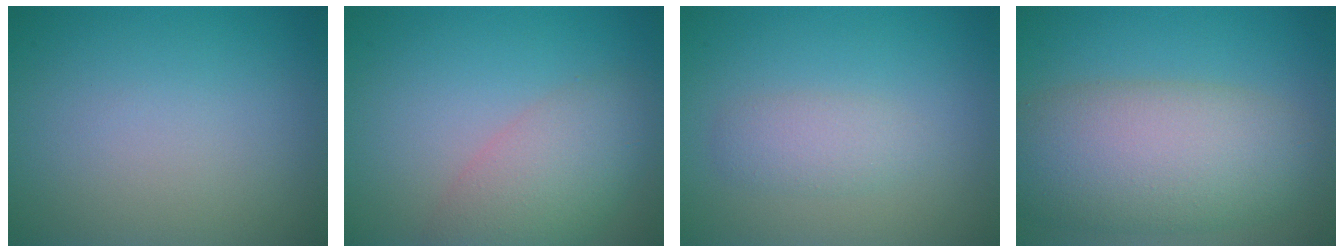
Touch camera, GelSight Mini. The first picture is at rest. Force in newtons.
{"total": 5.0, "press": 5.0, "slide": 0.4}
{"total": 2.1, "press": 2.1, "slide": 0.0}
{"total": 9.2, "press": 9.2, "slide": 0.5}